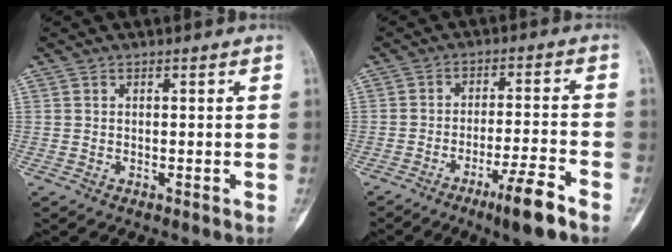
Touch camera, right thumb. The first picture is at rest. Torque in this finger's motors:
{"motor_torque": [2.37, 1.21, 1.10, -1.42, 0.42]}